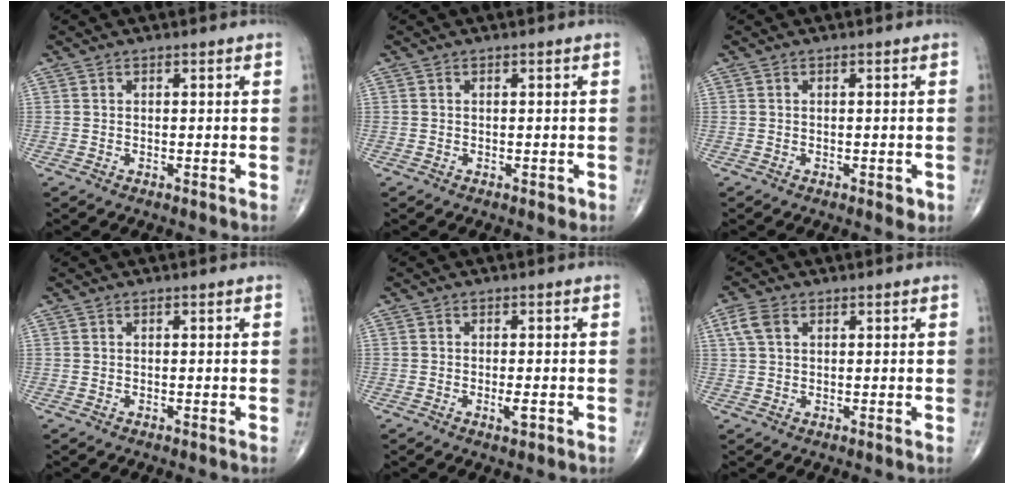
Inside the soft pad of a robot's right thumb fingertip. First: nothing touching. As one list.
[{"total": 0.8, "force": [-0.4, 0.5, 0.5], "torque": [-0.003, -0.001, -0.004]}, {"total": 1.6, "force": [-0.7, 0.8, 1.2], "torque": [-0.009, -0.001, -0.007]}, {"total": 0.0}, {"total": 2.0, "force": [-0.8, 0.6, 1.7], "torque": [-0.026, -0.001, -0.013]}, {"total": 3.8, "force": [1.4, 2.4, 2.6], "torque": [-0.062, 0.011, 0.030]}]